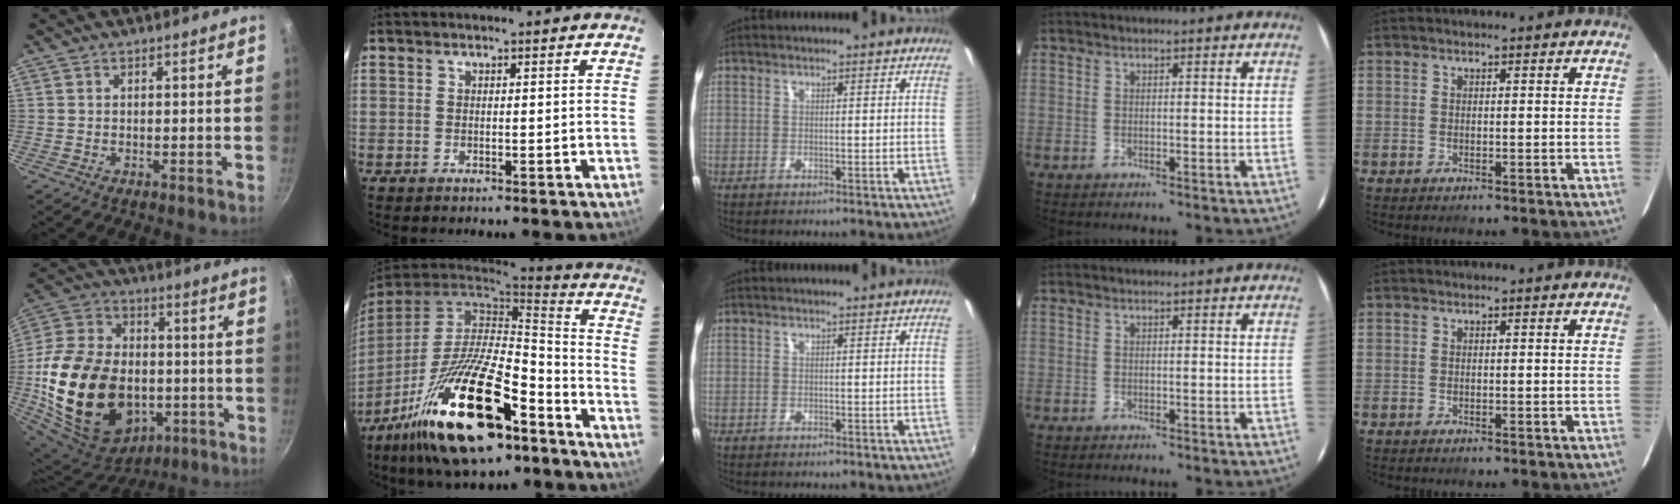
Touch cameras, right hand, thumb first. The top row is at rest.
{"thumb": {"total": 30.1, "force": [-4.8, 21.1, 21.0], "torque": [-0.381, 0.028, -0.066]}, "index": {"total": 27.7, "force": [-16.6, 10.2, 19.7], "torque": [-0.383, -0.024, -0.275]}}